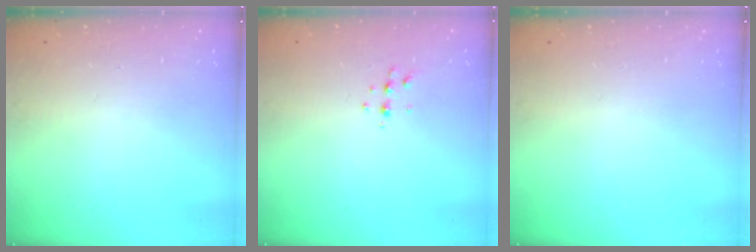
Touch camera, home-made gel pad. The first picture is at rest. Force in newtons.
{"total": 4.3, "press": 4.2, "slide": 0.6}
{"total": 0.0}